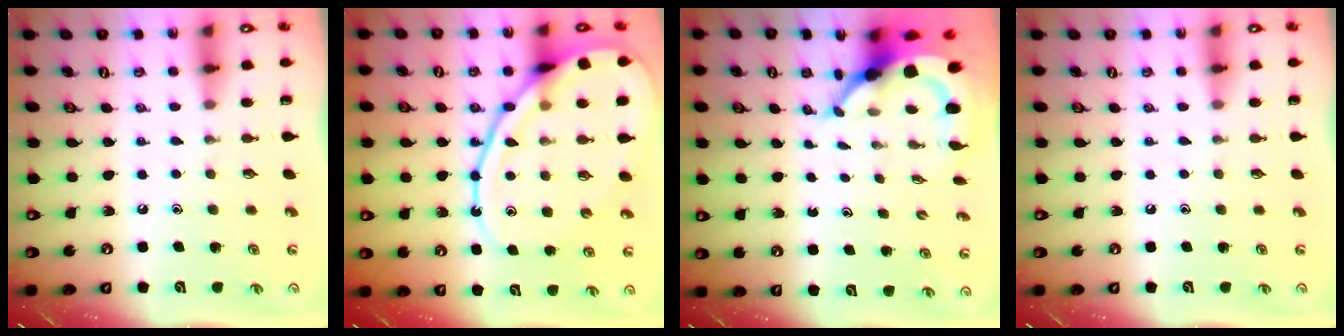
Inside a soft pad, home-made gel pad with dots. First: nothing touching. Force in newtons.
{"total": 16.5, "press": 16.4, "slide": 1.5}
{"total": 6.0, "press": 5.9, "slide": 0.9}
{"total": 0.0}